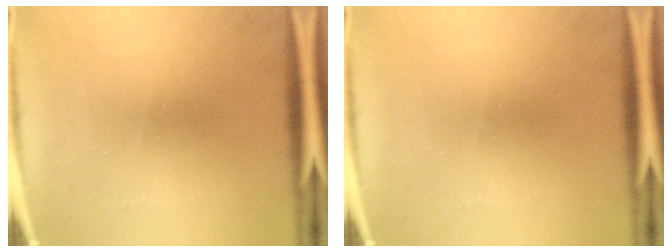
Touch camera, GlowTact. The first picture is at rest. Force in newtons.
{"total": 0.0}